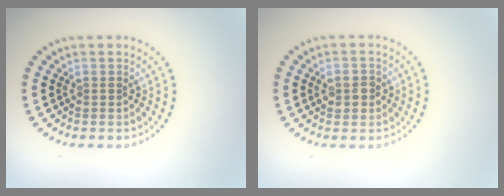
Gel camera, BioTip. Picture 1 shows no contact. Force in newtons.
{"total": 1.8, "press": 1.8, "slide": 0.1}